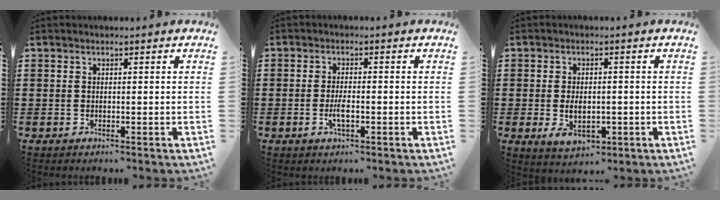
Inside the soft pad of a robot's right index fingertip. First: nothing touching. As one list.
[{"total": 3.0, "force": [-0.9, 0.8, 2.8], "torque": [-0.055, -0.003, -0.017]}, {"total": 4.3, "force": [-0.8, 2.5, 3.4], "torque": [-0.068, -0.005, -0.019]}]